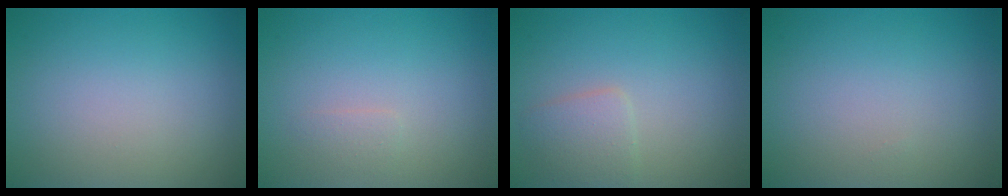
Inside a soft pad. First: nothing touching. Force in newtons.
{"total": 0.7, "press": 0.7, "slide": 0.1}
{"total": 2.2, "press": 2.2, "slide": 0.1}
{"total": 0.0}